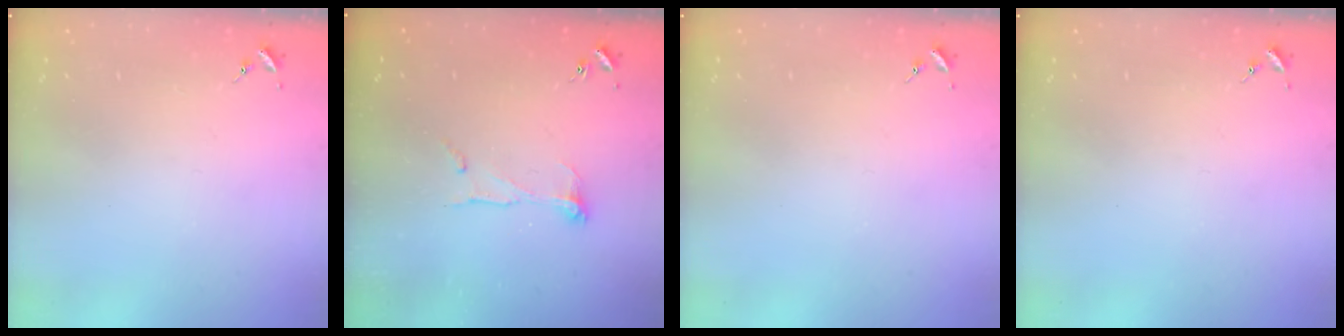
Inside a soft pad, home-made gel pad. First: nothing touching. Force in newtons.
{"total": 6.9, "press": 6.9, "slide": 0.2}
{"total": 0.0}
{"total": 0.0}